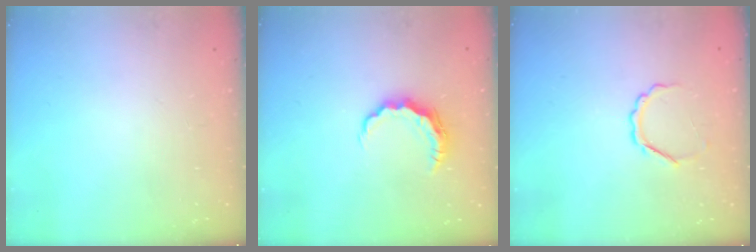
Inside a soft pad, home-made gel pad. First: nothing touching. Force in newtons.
{"total": 7.2, "press": 7.2, "slide": 0.2}
{"total": 3.6, "press": 3.5, "slide": 0.6}